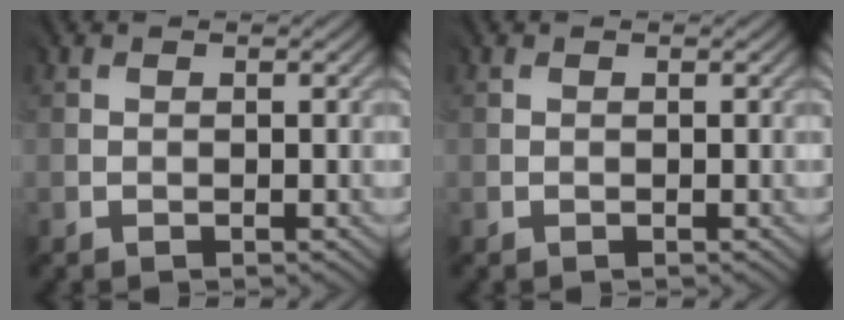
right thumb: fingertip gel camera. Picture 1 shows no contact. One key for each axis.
{"total": 0.0}